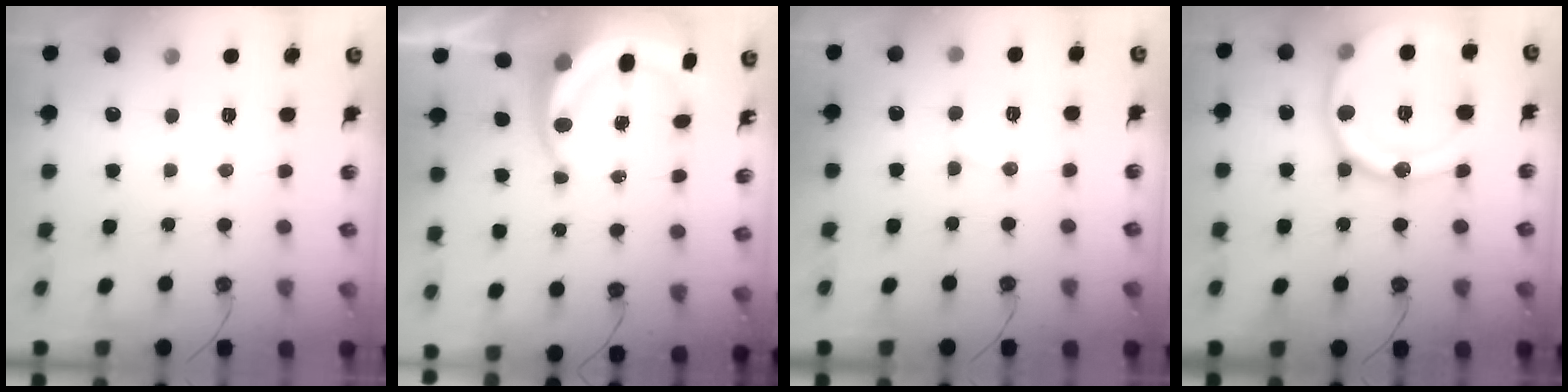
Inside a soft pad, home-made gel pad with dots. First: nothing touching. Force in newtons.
{"total": 8.1, "press": 8.0, "slide": 1.2}
{"total": 4.5, "press": 4.3, "slide": 1.4}
{"total": 21.9, "press": 21.8, "slide": 2.3}